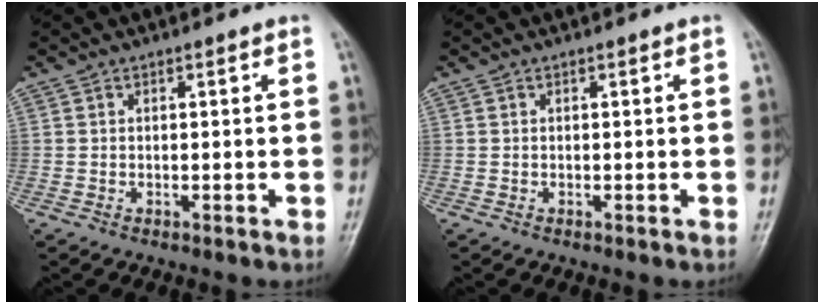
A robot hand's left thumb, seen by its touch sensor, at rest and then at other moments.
{"total": 0.0}